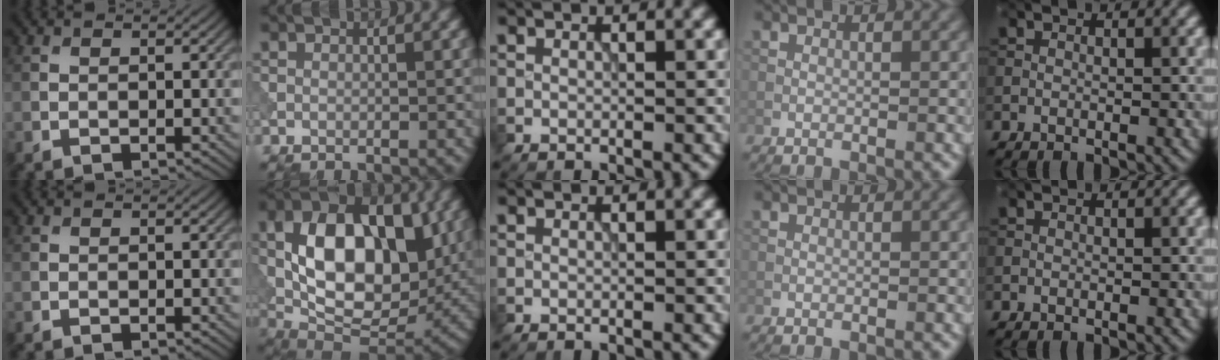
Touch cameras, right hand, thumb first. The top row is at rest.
{"index": {"total": 11.9, "force": [1.6, 6.8, 9.6], "torque": [-0.145, 0.003, 0.024]}}